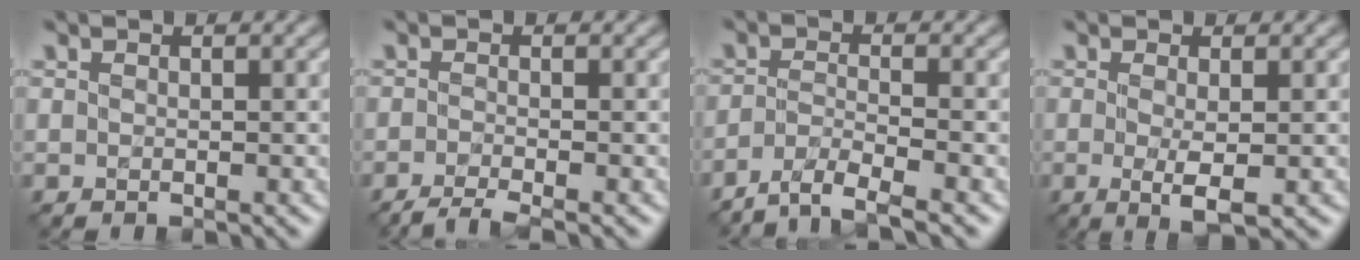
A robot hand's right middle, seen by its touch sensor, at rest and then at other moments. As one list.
[{"total": 2.4, "force": [-1.8, 0.3, 1.6], "torque": [-0.025, -0.006, -0.045]}, {"total": 4.0, "force": [-3.1, 0.6, 2.3], "torque": [-0.042, -0.003, -0.065]}, {"total": 2.7, "force": [-0.4, 0.3, 2.6], "torque": [-0.051, -0.009, -0.005]}]